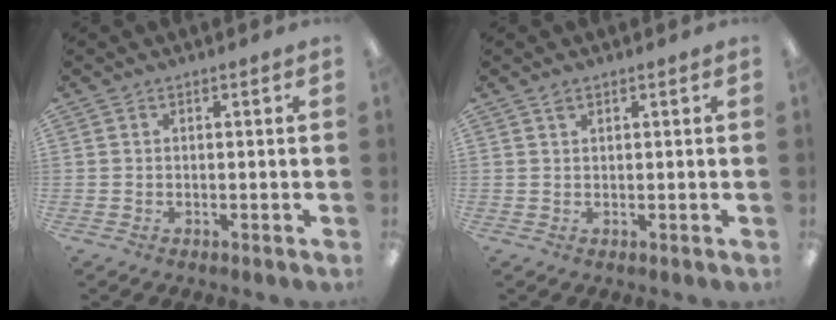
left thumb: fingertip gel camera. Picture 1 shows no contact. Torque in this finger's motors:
{"motor_torque": [0.23, -0.02, 0.30, -0.07, 0.00]}